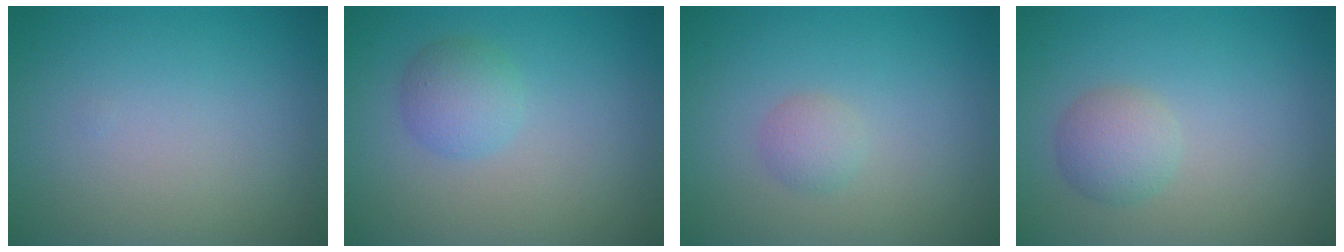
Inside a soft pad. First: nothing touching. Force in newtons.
{"total": 2.4, "press": 2.4, "slide": 0.1}
{"total": 1.3, "press": 1.3, "slide": 0.1}
{"total": 2.3, "press": 2.3, "slide": 0.0}